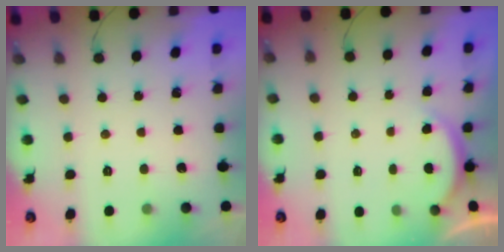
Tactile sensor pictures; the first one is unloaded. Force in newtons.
{"total": 2.5, "press": 2.4, "slide": 0.6}